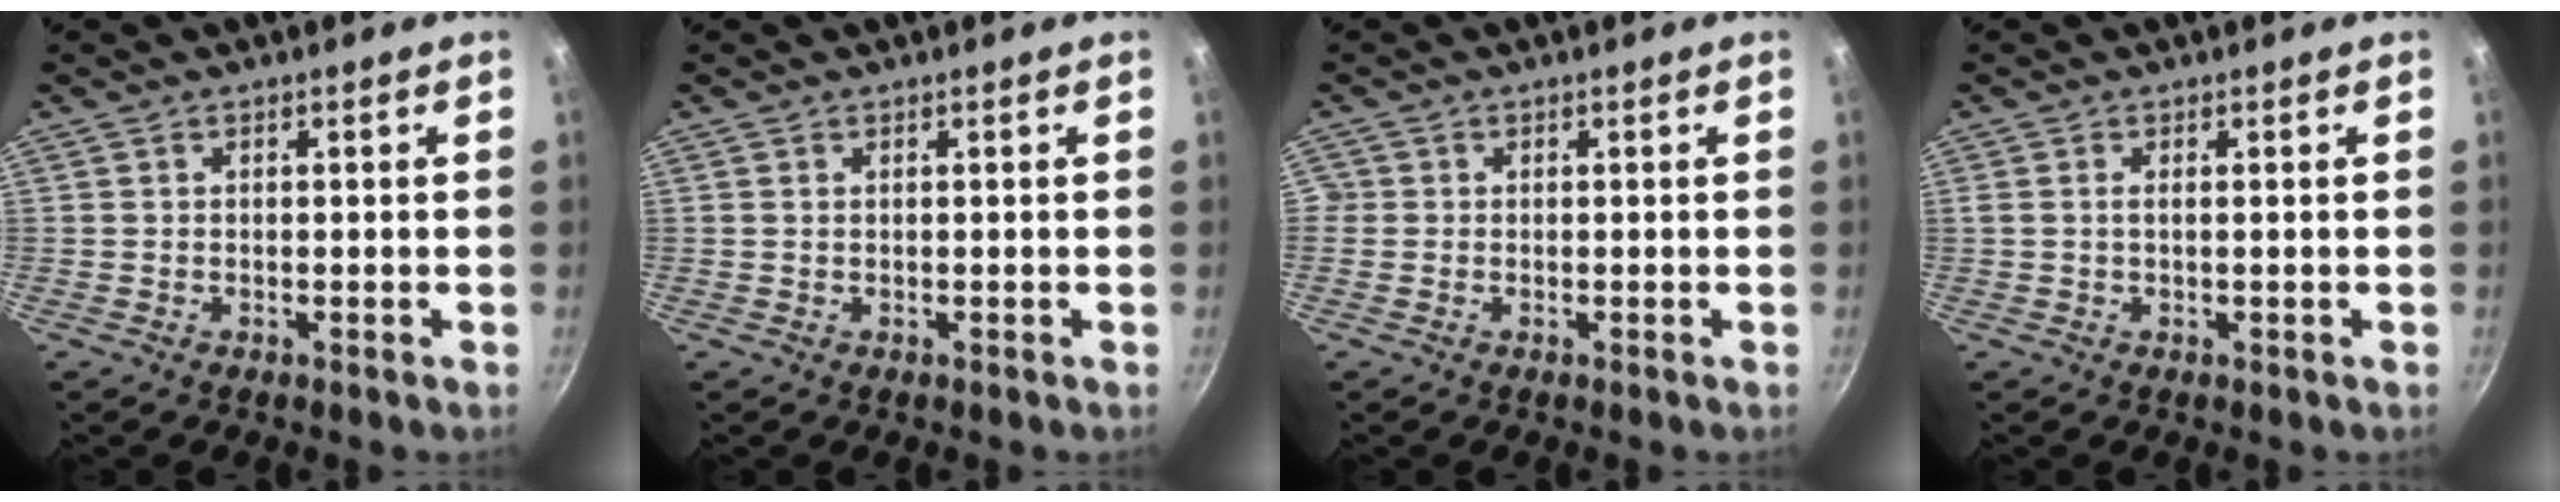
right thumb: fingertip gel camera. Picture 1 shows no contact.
{"total": 0.0}
{"total": 1.0, "force": [-0.1, 1.0, 0.1], "torque": [0.005, 0.002, -0.006]}
{"total": 0.7, "force": [0.1, 0.1, 0.7], "torque": [-0.012, 0.000, 0.000]}